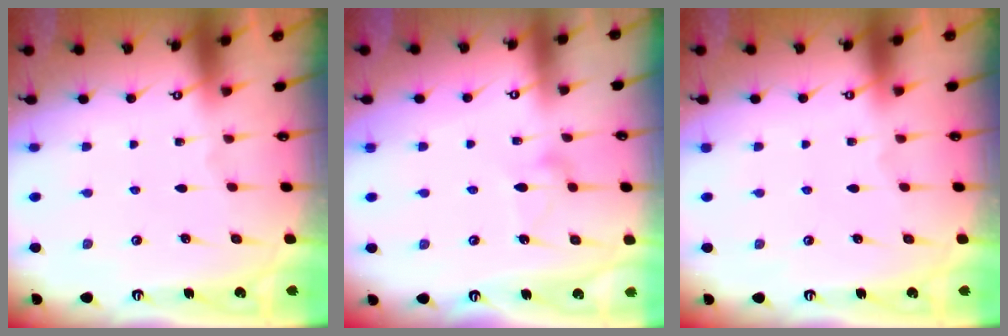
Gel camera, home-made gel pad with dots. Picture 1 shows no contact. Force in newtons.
{"total": 8.2, "press": 8.2, "slide": 0.4}
{"total": 4.0, "press": 4.0, "slide": 0.1}